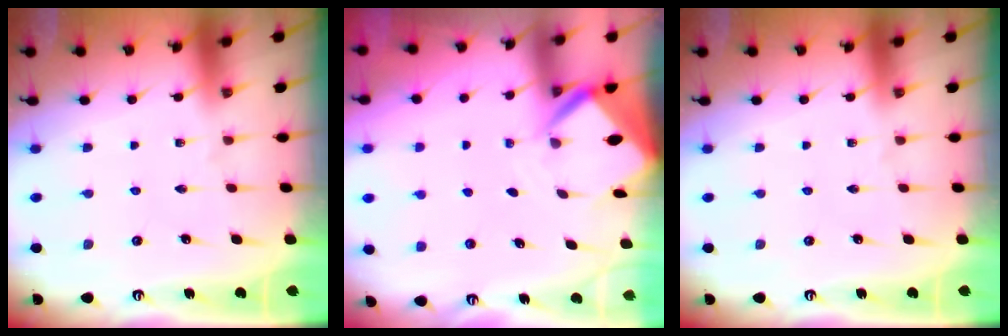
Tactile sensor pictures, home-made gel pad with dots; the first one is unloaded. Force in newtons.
{"total": 3.0, "press": 3.0, "slide": 0.2}
{"total": 0.0}